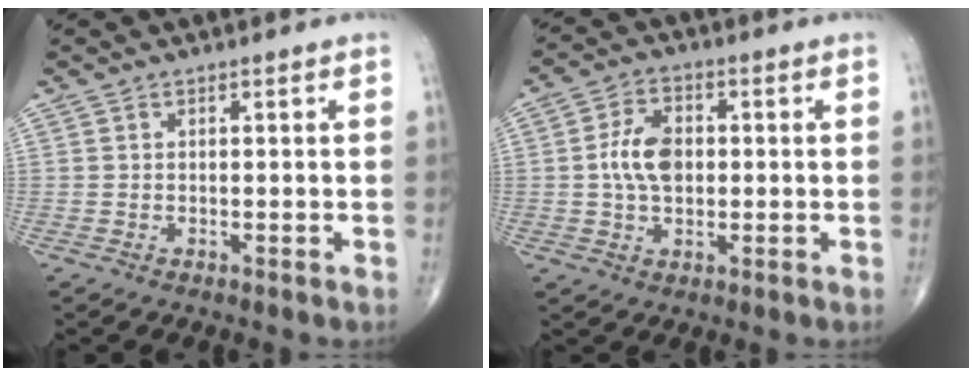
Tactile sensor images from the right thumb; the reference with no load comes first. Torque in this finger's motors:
{"motor_torque": [0.26, 0.09, 0.76, -0.21, 0.06]}